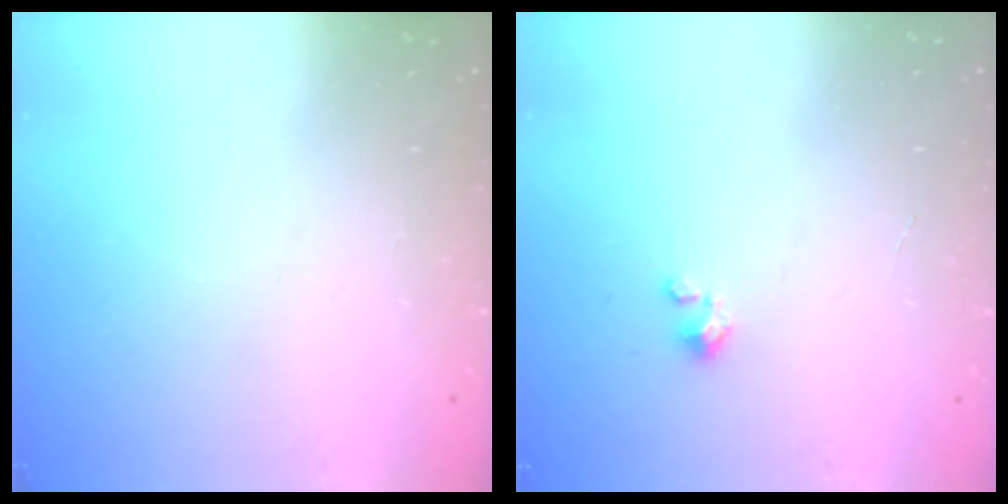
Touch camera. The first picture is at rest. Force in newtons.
{"total": 0.0}